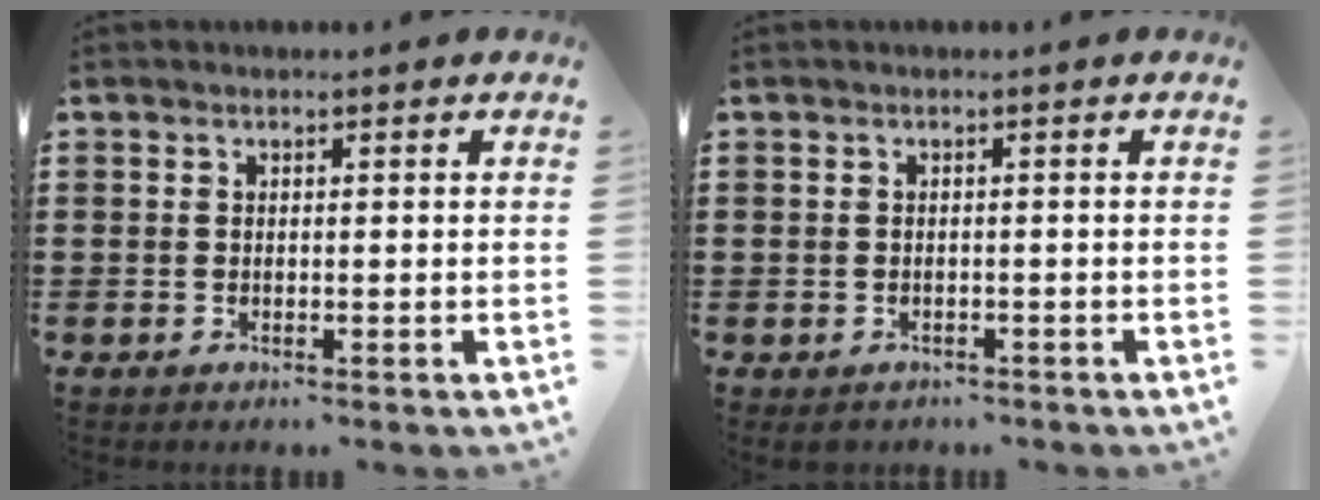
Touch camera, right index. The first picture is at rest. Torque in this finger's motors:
{"motor_torque": [-0.19, 0.15, -0.42, -0.05]}